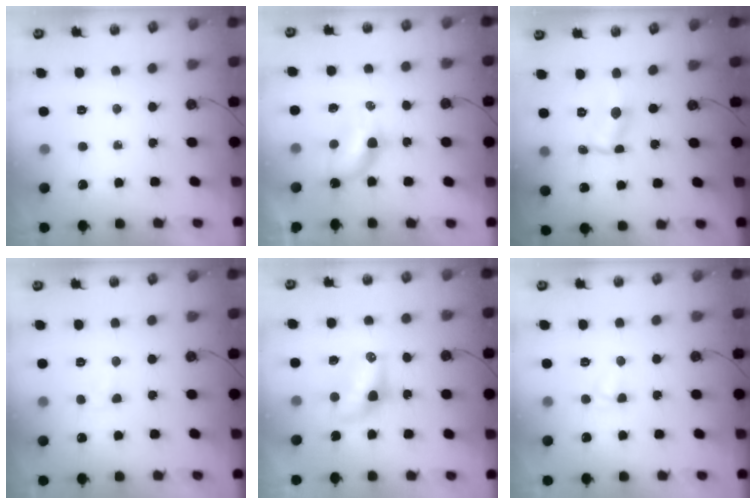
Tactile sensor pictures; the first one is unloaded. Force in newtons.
{"total": 5.6, "press": 5.6, "slide": 0.6}
{"total": 1.0, "press": 0.6, "slide": 0.8}
{"total": 3.8, "press": 3.8, "slide": 0.4}
{"total": 7.4, "press": 7.4, "slide": 0.5}
{"total": 4.8, "press": 4.8, "slide": 0.5}